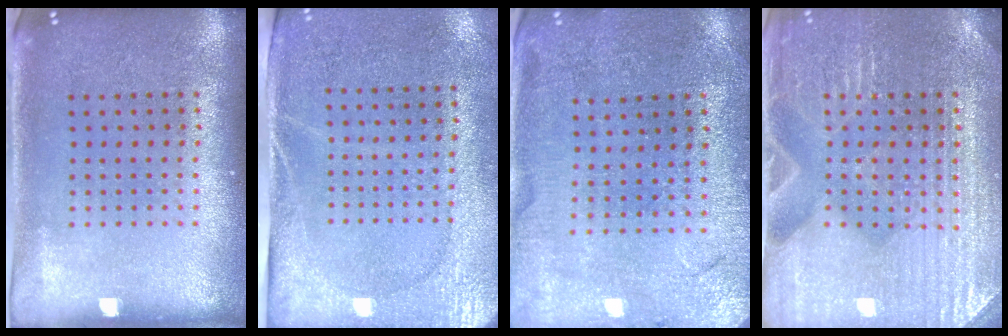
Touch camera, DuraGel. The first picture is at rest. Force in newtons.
{"total": 2.7, "press": 2.2, "slide": 1.5}
{"total": 0.5, "press": 0.5, "slide": 0.2}
{"total": 4.0, "press": 3.8, "slide": 1.0}